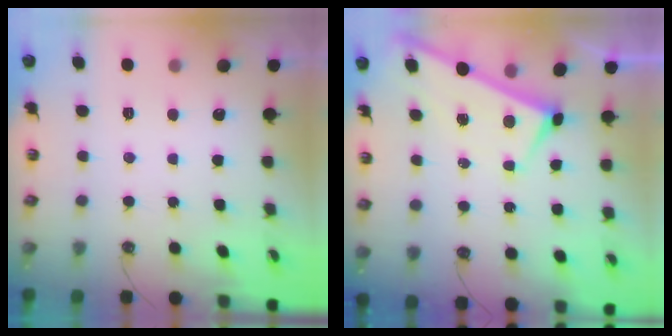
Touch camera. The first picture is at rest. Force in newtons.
{"total": 1.7, "press": 1.7, "slide": 0.1}